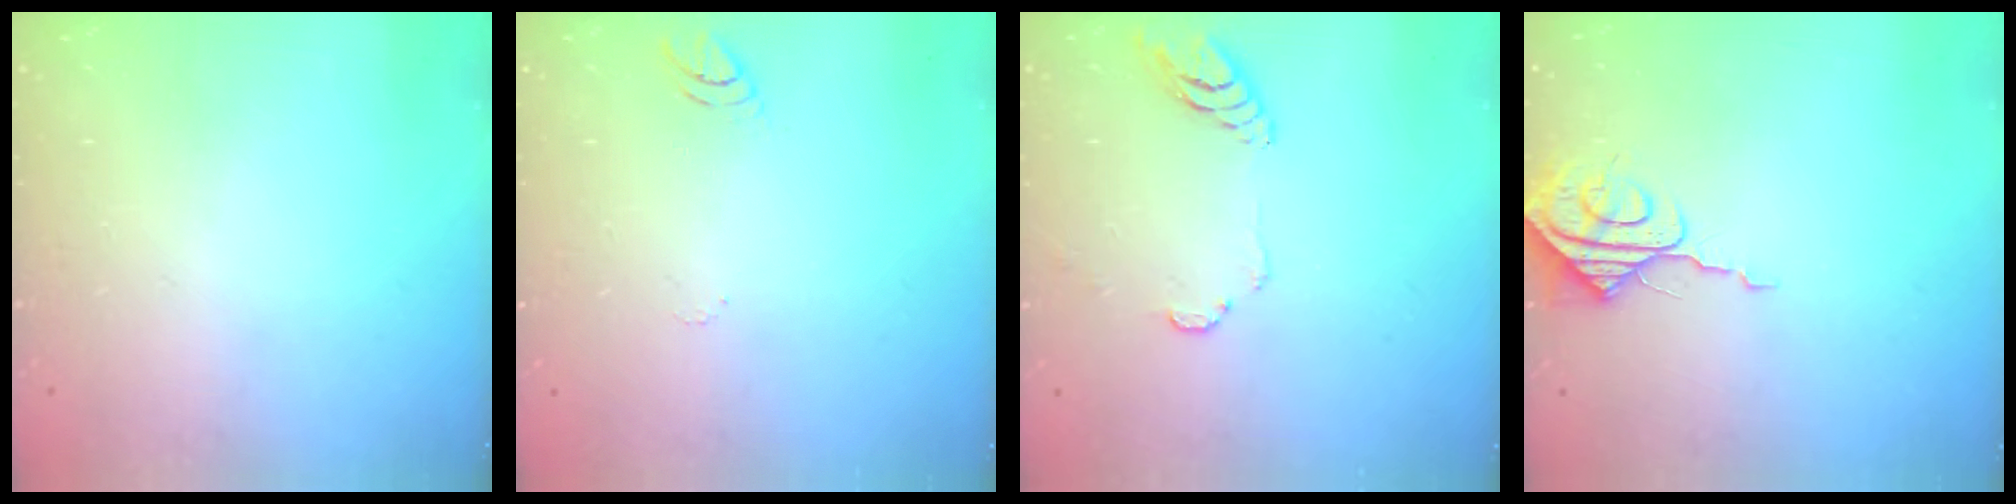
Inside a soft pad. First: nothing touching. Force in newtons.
{"total": 3.3, "press": 3.3, "slide": 0.3}
{"total": 7.7, "press": 7.7, "slide": 0.6}
{"total": 7.6, "press": 7.5, "slide": 0.7}